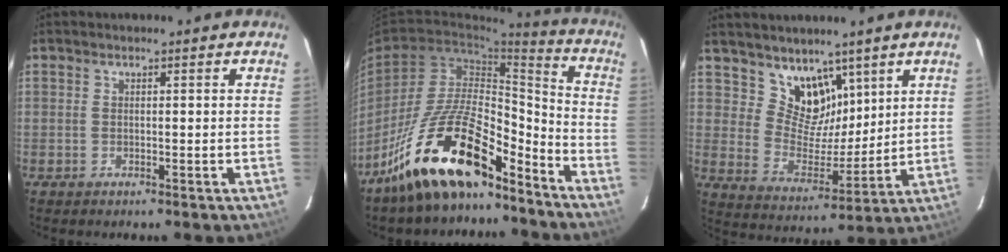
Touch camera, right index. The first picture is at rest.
{"total": 19.1, "force": [-14.4, 6.0, 11.1], "torque": [-0.204, 0.011, -0.250]}
{"total": 10.2, "force": [7.0, 6.5, 3.5], "torque": [-0.055, -0.008, 0.138]}